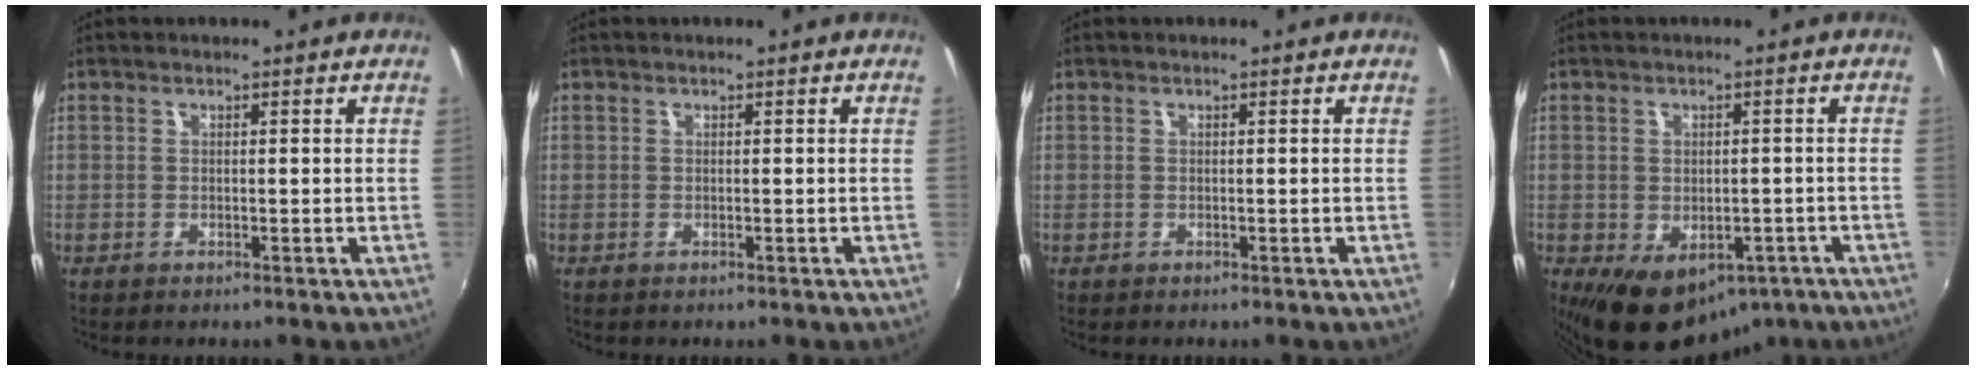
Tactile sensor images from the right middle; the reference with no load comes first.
{"total": 0.0}
{"total": 0.0}
{"total": 11.8, "force": [-6.1, 7.8, 6.4], "torque": [-0.113, -0.015, -0.064]}